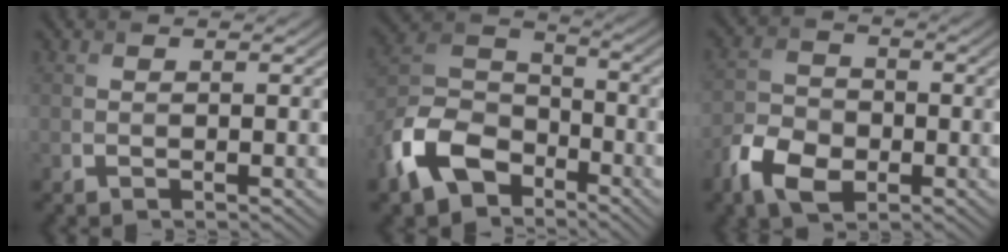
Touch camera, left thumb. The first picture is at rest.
{"total": 11.5, "force": [-6.7, 6.9, 6.2], "torque": [-0.148, -0.011, -0.155]}
{"total": 7.0, "force": [-3.6, 4.4, 4.0], "torque": [-0.094, -0.006, -0.078]}